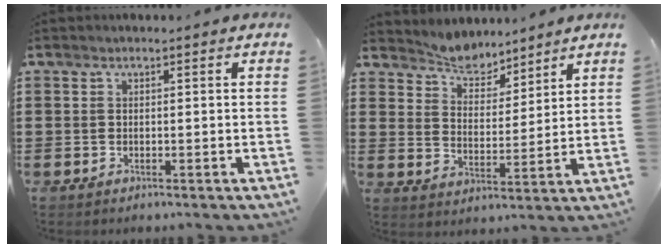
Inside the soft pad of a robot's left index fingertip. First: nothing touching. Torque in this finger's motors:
{"motor_torque": [0.10, -0.50, 0.05, 0.00]}